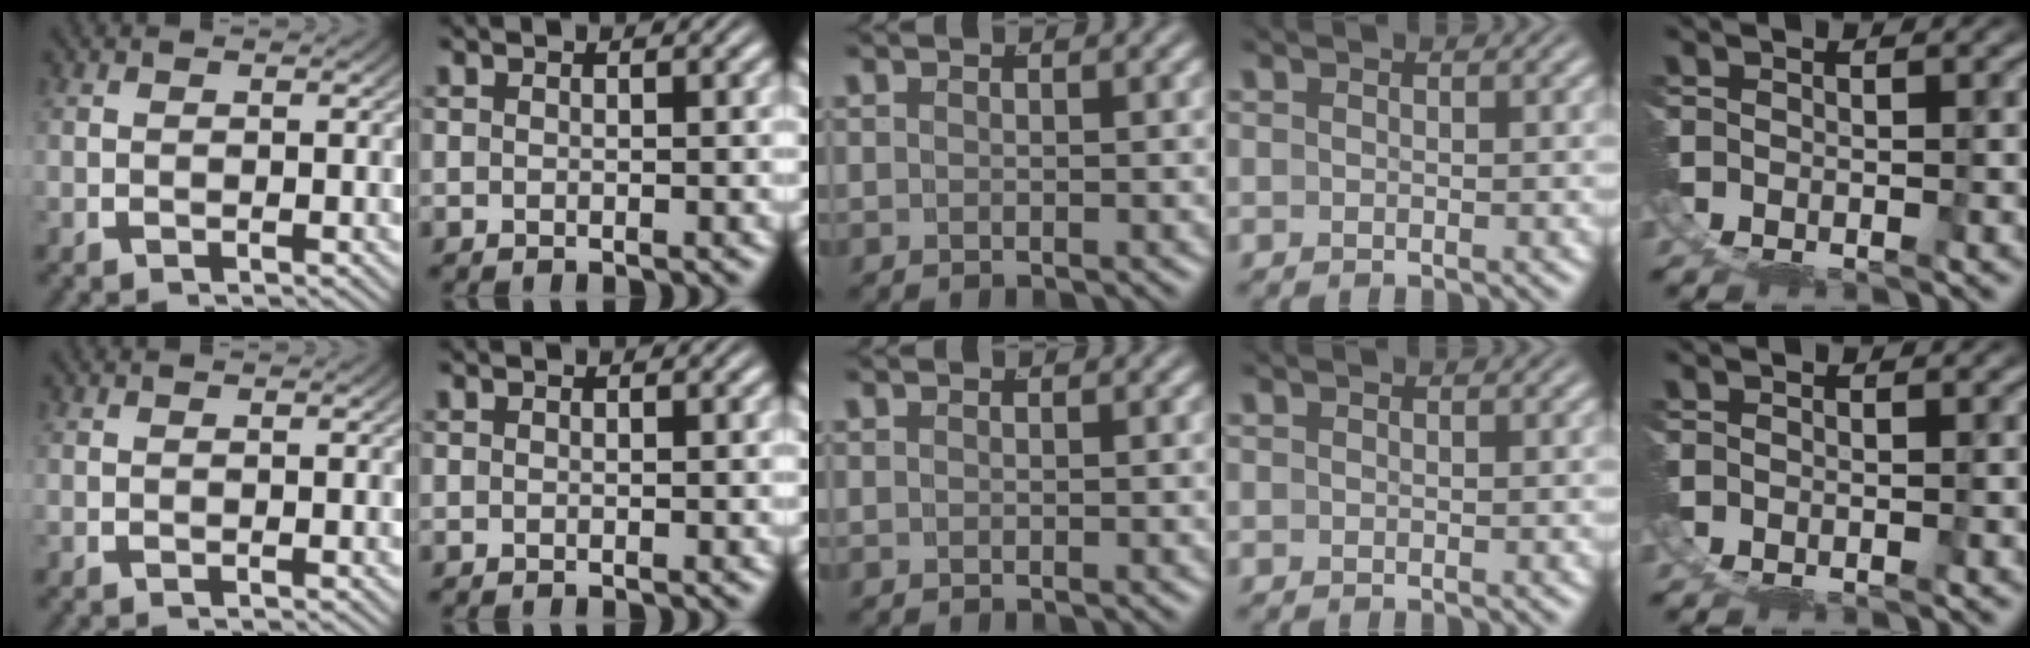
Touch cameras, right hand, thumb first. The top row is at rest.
{}